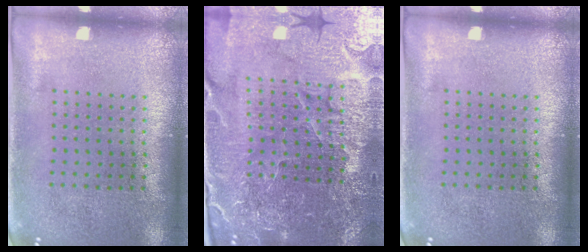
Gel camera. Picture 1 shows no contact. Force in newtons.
{"total": 4.9, "press": 4.7, "slide": 1.4}
{"total": 0.0}